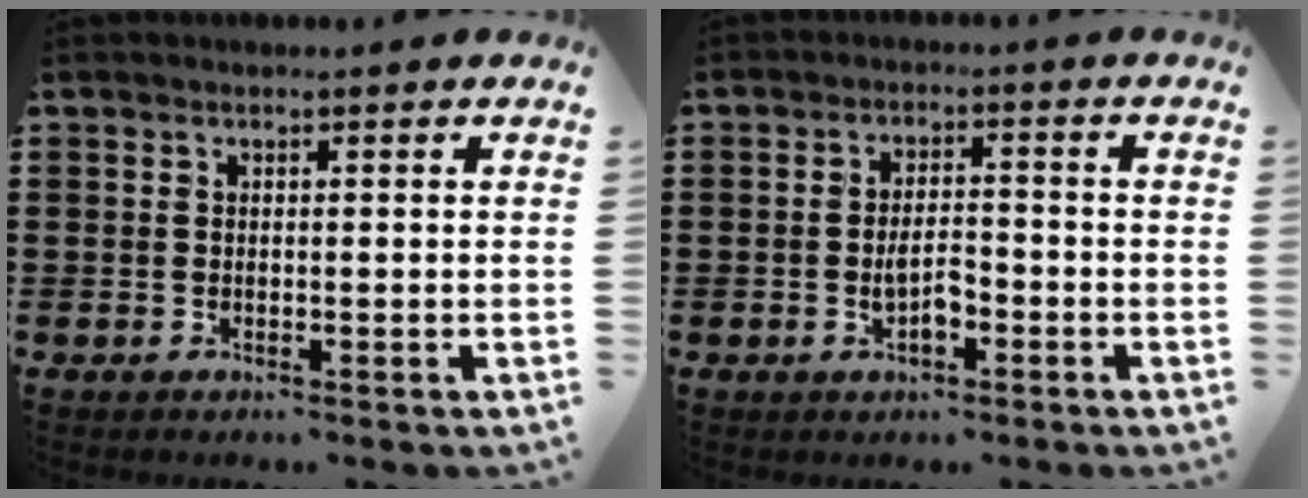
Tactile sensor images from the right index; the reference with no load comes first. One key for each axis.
{"total": 4.1, "fx": -1.4, "fy": 1.6, "fz": 3.5, "tx": -0.068, "ty": 0.006, "tz": -0.028}